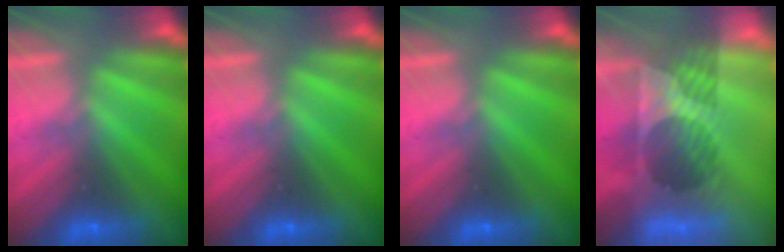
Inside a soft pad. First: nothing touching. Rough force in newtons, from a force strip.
{"total": 0.0}
{"total": 0.0}
{"total": 8.7}